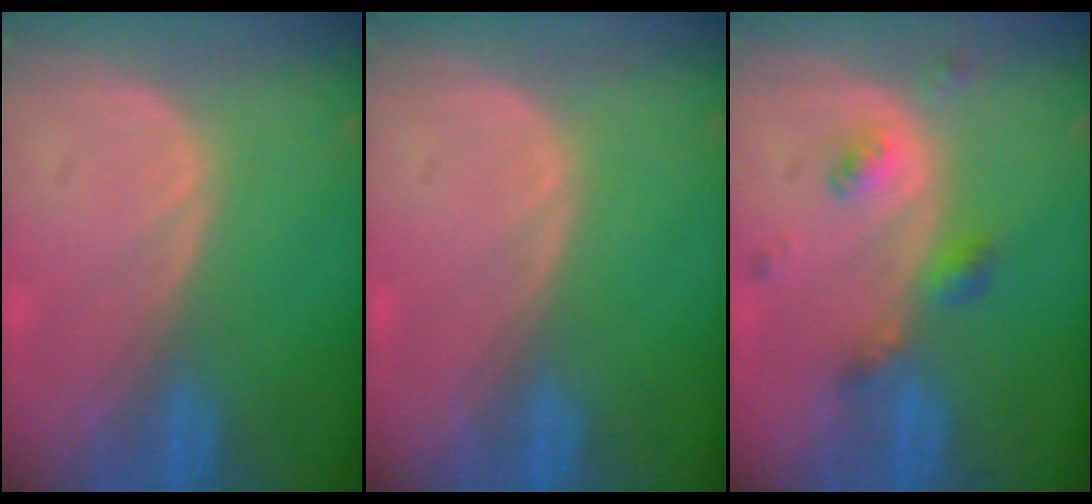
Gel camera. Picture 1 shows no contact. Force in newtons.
{"total": 0.0}
{"total": 4.9, "press": 4.3, "slide": 2.2}